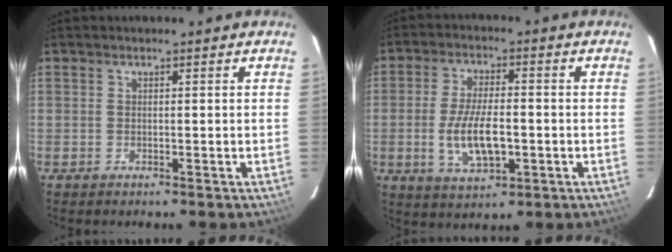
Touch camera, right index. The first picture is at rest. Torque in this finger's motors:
{"motor_torque": [0.10, -0.09, 0.42, 0.08]}